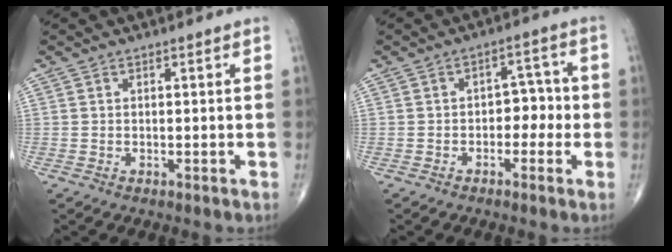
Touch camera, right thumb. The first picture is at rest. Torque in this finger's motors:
{"motor_torque": [-0.03, 0.12, -0.06, -0.02, 0.08]}